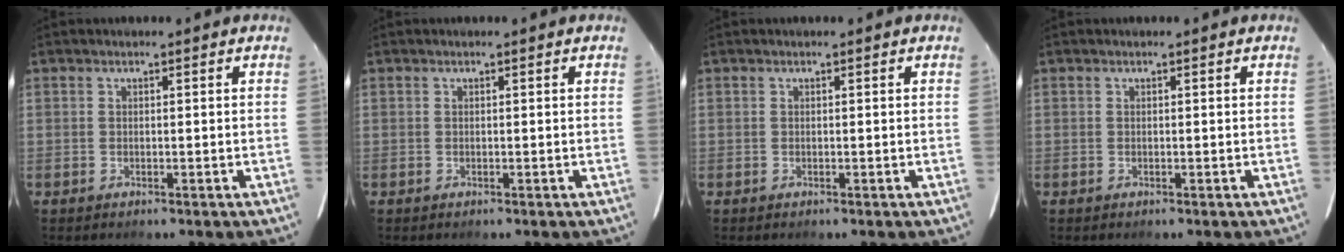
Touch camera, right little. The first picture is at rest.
{"total": 0.0}
{"total": 0.0}
{"total": 0.0}